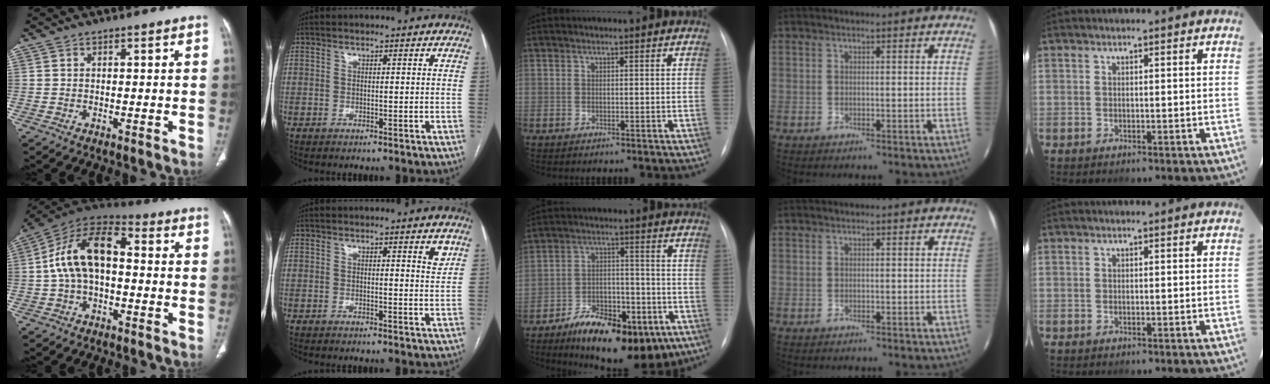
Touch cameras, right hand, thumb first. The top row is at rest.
{"thumb": {"total": 14.2, "force": [0.2, 8.2, 11.6], "torque": [-0.205, 0.045, -0.009]}, "index": {"total": 2.3, "force": [1.4, 0.3, 1.7], "torque": [-0.021, -0.008, 0.015]}, "middle": {"total": 16.7, "force": [-10.1, 7.2, 11.1], "torque": [-0.148, 0.018, -0.147]}}